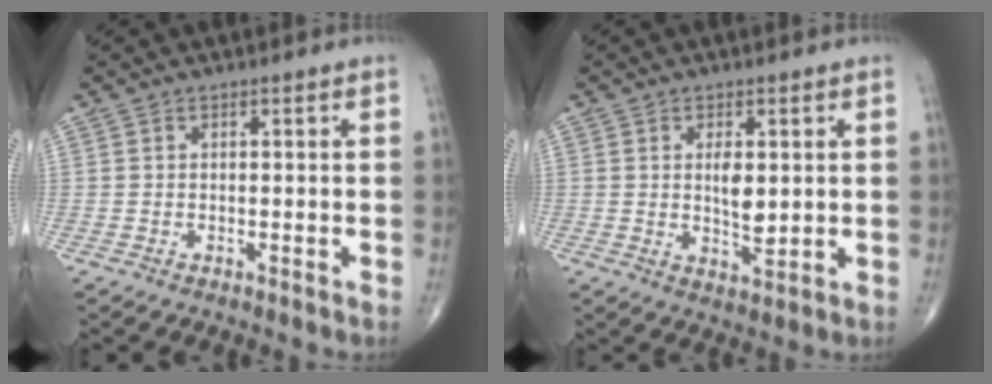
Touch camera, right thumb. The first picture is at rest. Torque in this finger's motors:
{"motor_torque": [2.47, 2.54, 1.09, -0.68, 0.11]}